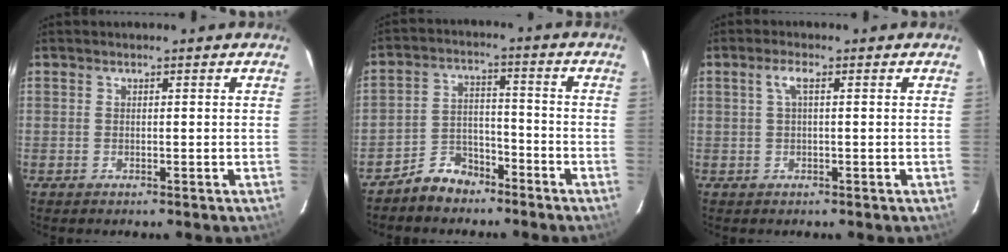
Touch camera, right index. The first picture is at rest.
{"total": 7.1, "force": [-5.6, 4.0, 1.4], "torque": [-0.039, 0.024, -0.094]}
{"total": 2.0, "force": [0.4, 0.2, 2.0], "torque": [-0.039, 0.006, 0.007]}